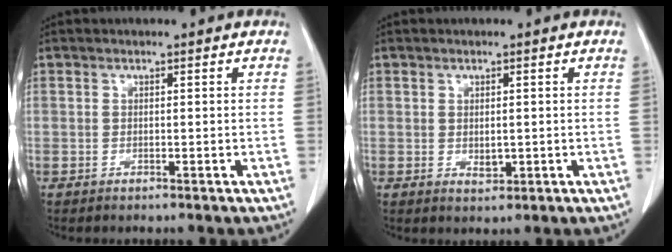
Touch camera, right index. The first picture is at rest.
{"total": 1.8, "force": [-0.1, 1.0, 1.5], "torque": [-0.023, -0.004, 0.004]}